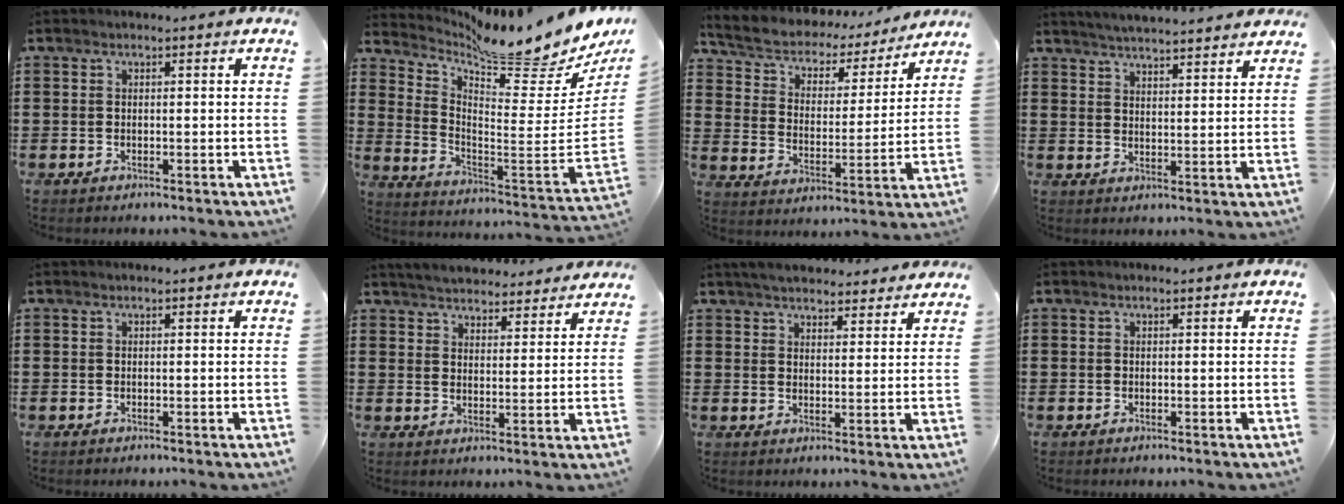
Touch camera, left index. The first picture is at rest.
{"total": 9.8, "force": [9.1, 0.4, 3.6], "torque": [-0.082, -0.089, 0.147]}
{"total": 5.1, "force": [4.7, 1.9, 1.0], "torque": [-0.048, -0.032, 0.074]}
{"total": 3.9, "force": [3.8, -0.5, 0.3], "torque": [-0.019, -0.021, 0.067]}
{"total": 0.0}
{"total": 4.6, "force": [4.6, 0.3, 0.4], "torque": [-0.024, -0.019, 0.082]}
{"total": 4.2, "force": [4.1, 0.7, 0.9], "torque": [-0.030, -0.010, 0.075]}
{"total": 0.0}